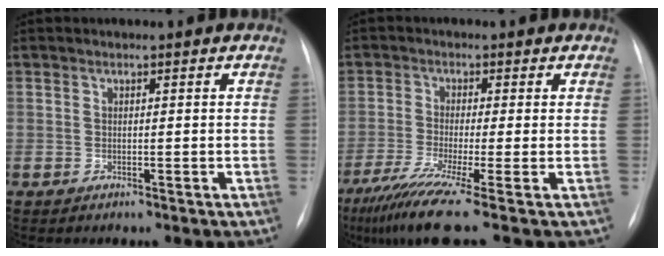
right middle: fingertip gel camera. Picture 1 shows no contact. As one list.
[{"total": 9.9, "force": [-6.8, -1.2, 7.2], "torque": [-0.125, -0.035, -0.116]}]